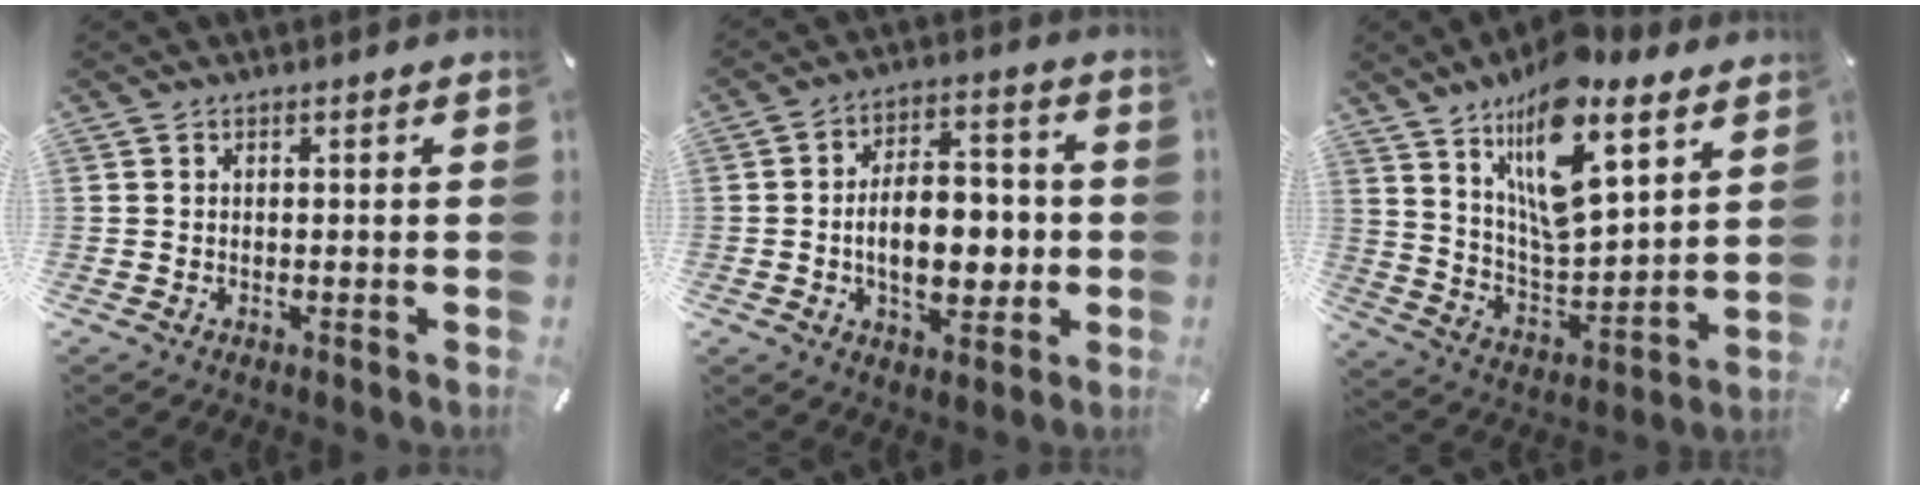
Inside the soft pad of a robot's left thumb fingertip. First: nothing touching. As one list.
[{"total": 12.8, "force": [-1.9, 7.9, 9.9], "torque": [-0.140, 0.006, -0.033]}, {"total": 18.1, "force": [12.4, 7.0, 11.2], "torque": [-0.218, -0.066, 0.211]}]